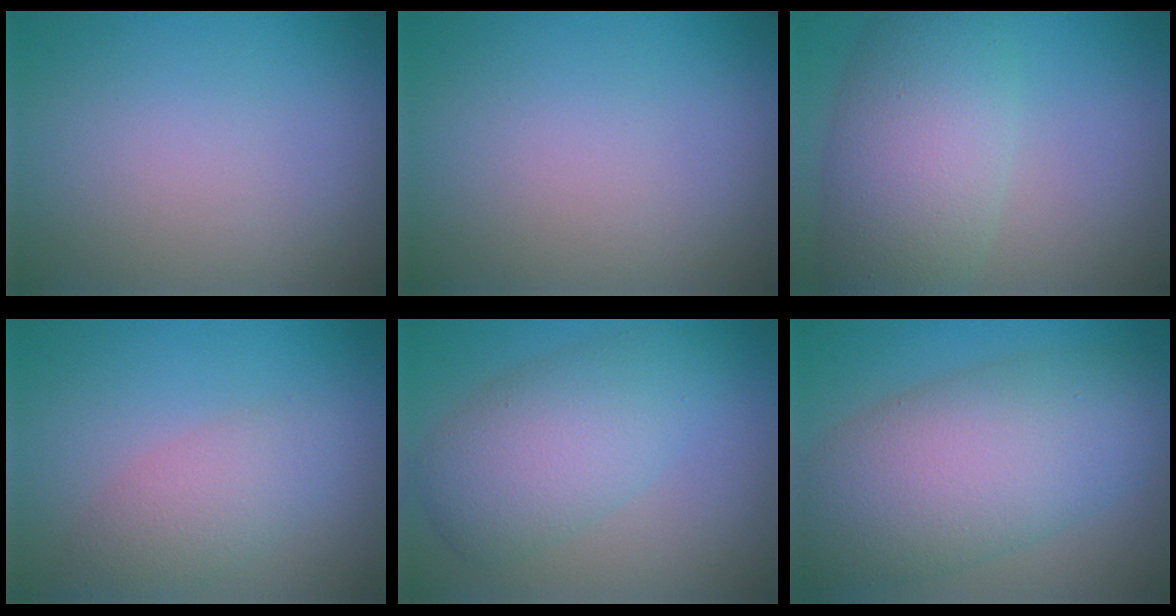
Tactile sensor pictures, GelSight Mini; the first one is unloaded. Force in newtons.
{"total": 0.0}
{"total": 8.0, "press": 8.0, "slide": 0.3}
{"total": 3.3, "press": 3.3, "slide": 0.1}
{"total": 6.4, "press": 6.4, "slide": 0.1}
{"total": 10.7, "press": 10.6, "slide": 0.6}